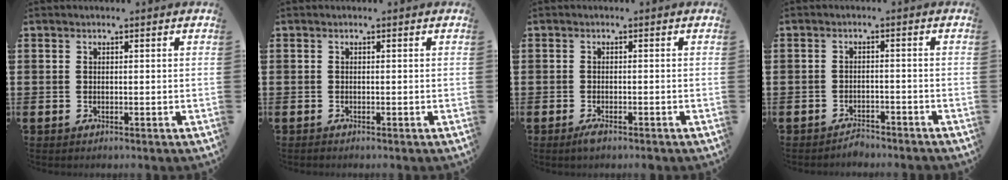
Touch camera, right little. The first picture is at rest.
{"total": 0.0}
{"total": 1.4, "force": [-0.7, 0.4, 1.2], "torque": [-0.022, 0.001, -0.015]}
{"total": 1.8, "force": [-1.7, 0.3, 0.0], "torque": [-0.007, 0.004, -0.038]}